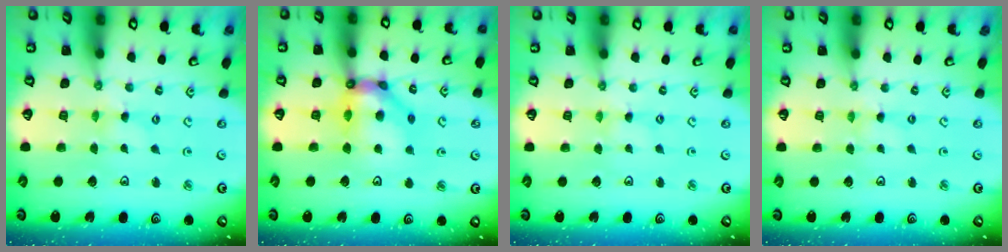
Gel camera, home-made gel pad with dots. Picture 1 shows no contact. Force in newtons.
{"total": 12.9, "press": 12.8, "slide": 1.6}
{"total": 0.8, "press": 0.8, "slide": 0.2}
{"total": 0.6, "press": 0.6, "slide": 0.2}